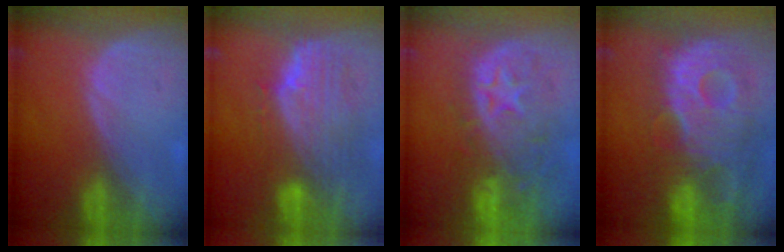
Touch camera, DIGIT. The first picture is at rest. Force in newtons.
{"total": 10.0, "press": 8.8, "slide": 4.7}
{"total": 11.0, "press": 9.7, "slide": 5.1}
{"total": 13.4, "press": 11.6, "slide": 6.6}